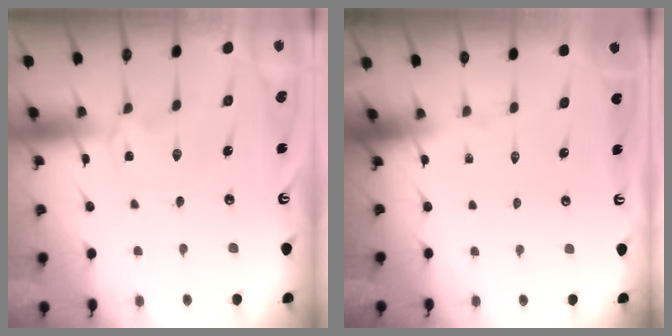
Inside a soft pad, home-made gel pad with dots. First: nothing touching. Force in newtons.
{"total": 0.0}